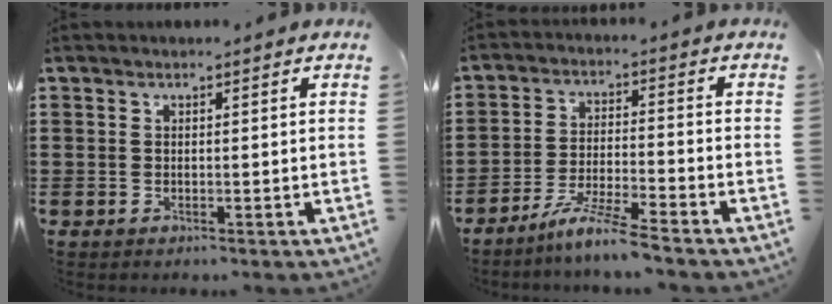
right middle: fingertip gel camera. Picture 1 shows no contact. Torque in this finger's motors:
{"motor_torque": [1.84, -0.30, 0.17, 0.08]}